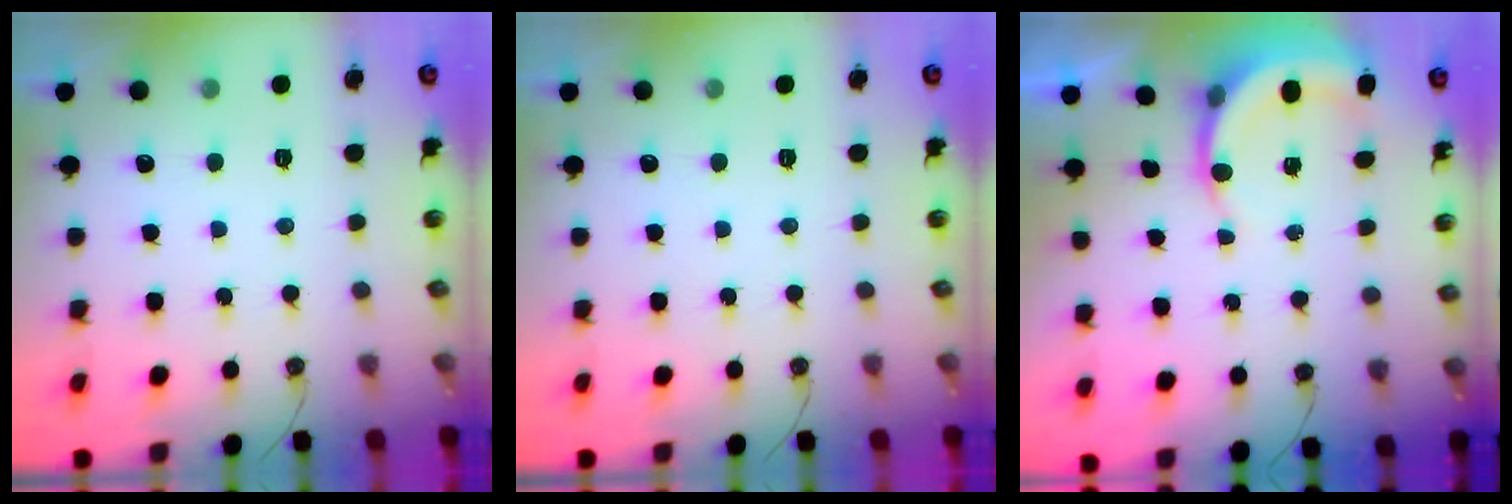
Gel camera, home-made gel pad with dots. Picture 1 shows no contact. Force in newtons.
{"total": 0.0}
{"total": 7.4, "press": 7.2, "slide": 1.5}